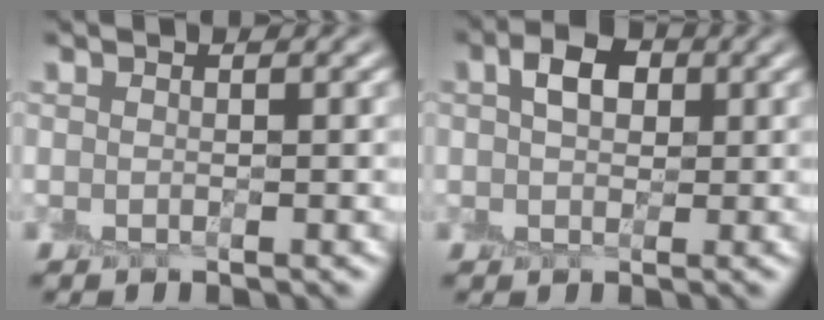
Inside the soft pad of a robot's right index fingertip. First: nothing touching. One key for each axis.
{"total": 3.0, "fx": 1.0, "fy": 2.1, "fz": 1.9, "tx": -0.037, "ty": 0.010, "tz": 0.011}